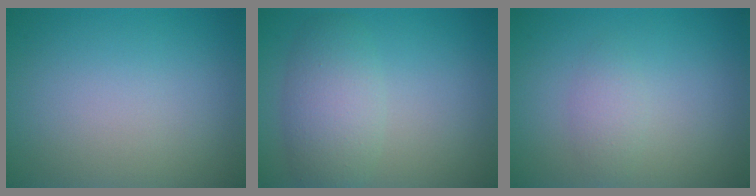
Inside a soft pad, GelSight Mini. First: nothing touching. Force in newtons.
{"total": 4.1, "press": 4.1, "slide": 0.4}
{"total": 1.6, "press": 1.6, "slide": 0.0}